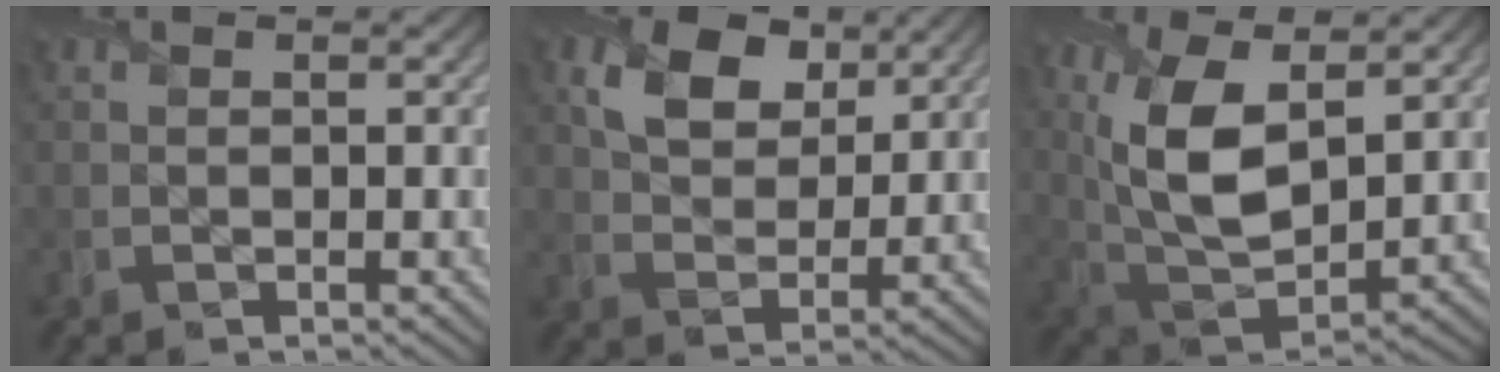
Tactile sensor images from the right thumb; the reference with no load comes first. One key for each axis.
{"total": 7.6, "fx": 3.7, "fy": 5.0, "fz": 4.2, "tx": -0.095, "ty": -0.003, "tz": 0.064}
{"total": 11.3, "fx": 3.8, "fy": 5.6, "fz": 9.0, "tx": -0.211, "ty": -0.006, "tz": 0.074}